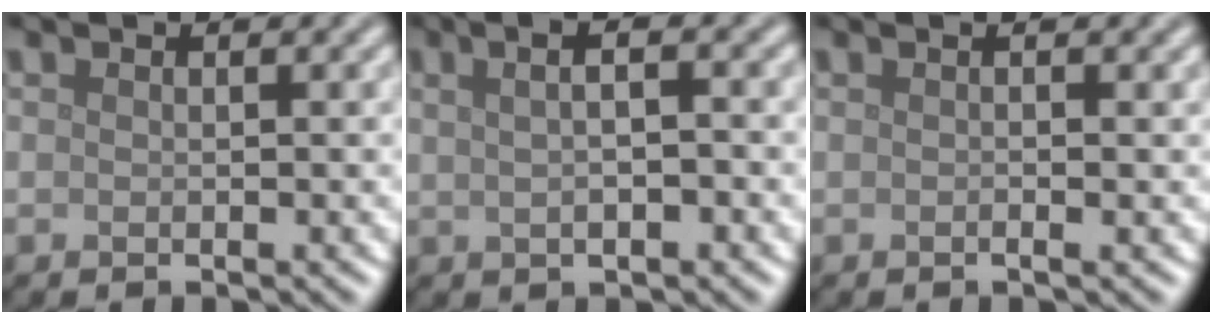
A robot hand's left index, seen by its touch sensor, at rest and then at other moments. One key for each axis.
{"total": 5.6, "fx": 1.6, "fy": 2.5, "fz": 4.7, "tx": -0.055, "ty": 0.027, "tz": 0.005}
{"total": 1.2, "fx": 0.1, "fy": 0.2, "fz": 1.2, "tx": -0.019, "ty": -0.001, "tz": -0.005}